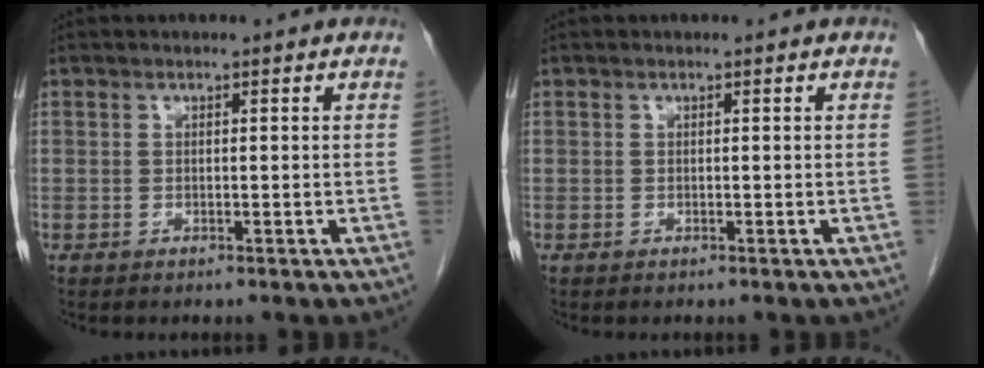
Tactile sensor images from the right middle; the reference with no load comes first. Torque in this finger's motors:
{"motor_torque": [0.10, 0.00, 0.04, 0.00]}